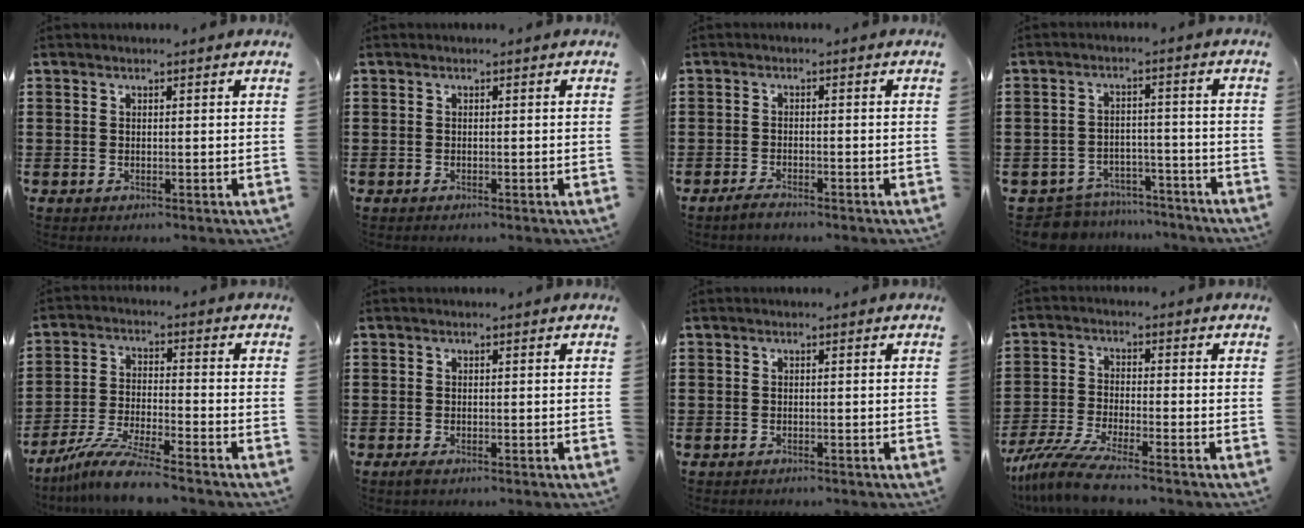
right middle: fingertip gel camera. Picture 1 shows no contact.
{"total": 0.0}
{"total": 1.8, "force": [-1.5, 0.3, 0.8], "torque": [-0.024, -0.003, -0.032]}
{"total": 6.2, "force": [-6.1, 1.1, 0.4], "torque": [-0.020, 0.011, -0.124]}
{"total": 7.9, "force": [-7.0, -0.1, 3.8], "torque": [-0.082, -0.009, -0.135]}
{"total": 0.7, "force": [-0.4, 0.2, 0.5], "torque": [-0.011, -0.005, -0.006]}
{"total": 0.6, "force": [-0.6, 0.2, 0.0], "torque": [0.000, 0.001, -0.013]}
{"total": 6.8, "force": [-5.7, 0.2, 3.7], "torque": [-0.099, -0.023, -0.115]}